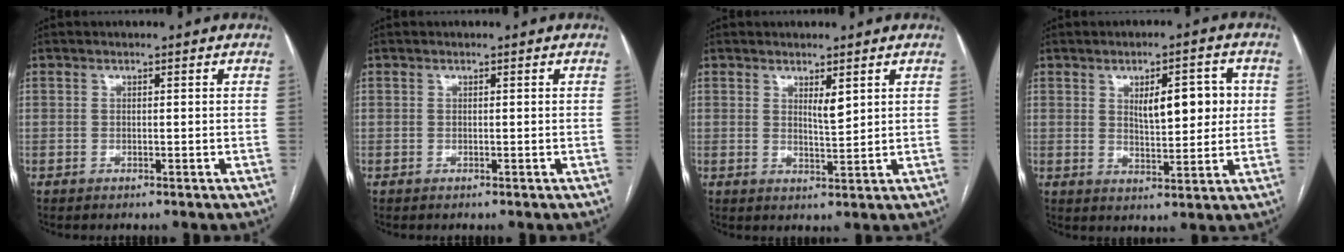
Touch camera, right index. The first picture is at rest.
{"total": 0.0}
{"total": 2.6, "force": [1.4, 0.4, 2.1], "torque": [-0.040, -0.008, 0.028]}
{"total": 8.1, "force": [1.9, 2.8, 7.3], "torque": [-0.106, 0.011, 0.033]}